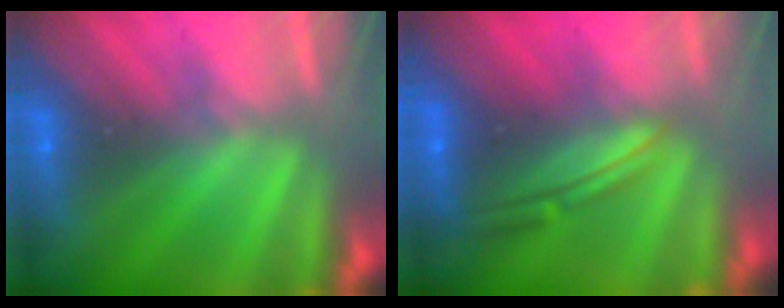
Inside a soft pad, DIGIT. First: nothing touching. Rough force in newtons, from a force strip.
{"total": 5.5}